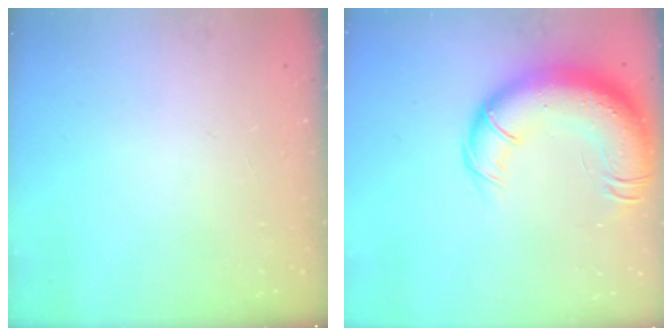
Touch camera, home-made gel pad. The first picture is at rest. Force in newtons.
{"total": 22.6, "press": 22.0, "slide": 5.3}